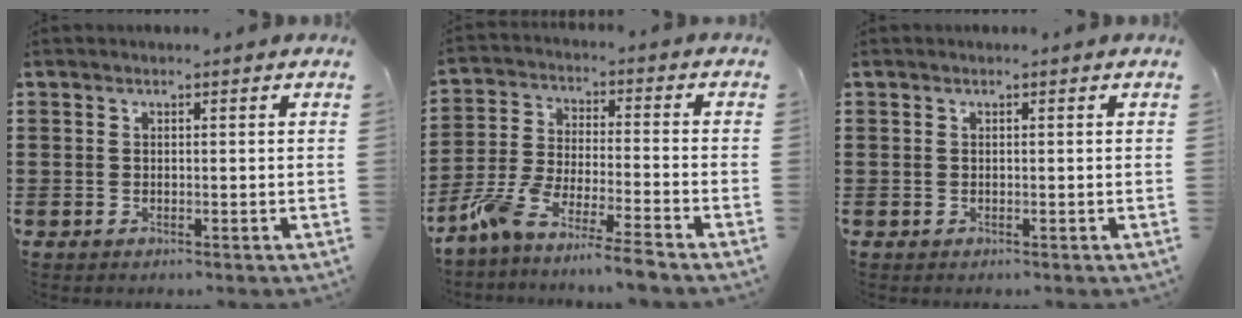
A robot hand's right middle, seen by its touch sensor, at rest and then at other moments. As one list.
[{"total": 7.5, "force": [-6.9, -0.8, 2.8], "torque": [-0.066, -0.010, -0.140]}, {"total": 0.0}]